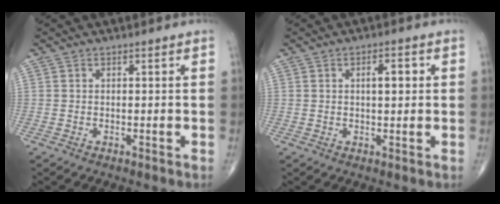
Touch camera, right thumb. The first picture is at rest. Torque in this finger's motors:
{"motor_torque": [0.22, 1.32, 0.44, 0.05, 0.00]}